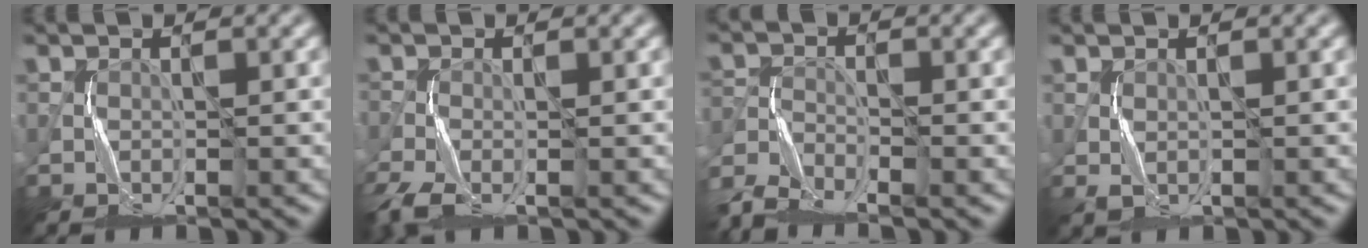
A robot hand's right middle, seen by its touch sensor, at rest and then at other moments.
{"total": 3.6, "force": [-2.5, 1.3, 2.3], "torque": [-0.066, -0.012, -0.055]}
{"total": 5.0, "force": [-4.8, 0.7, 1.5], "torque": [-0.037, -0.019, -0.100]}
{"total": 0.9, "force": [0.3, 0.6, 0.6], "torque": [-0.024, -0.004, 0.011]}